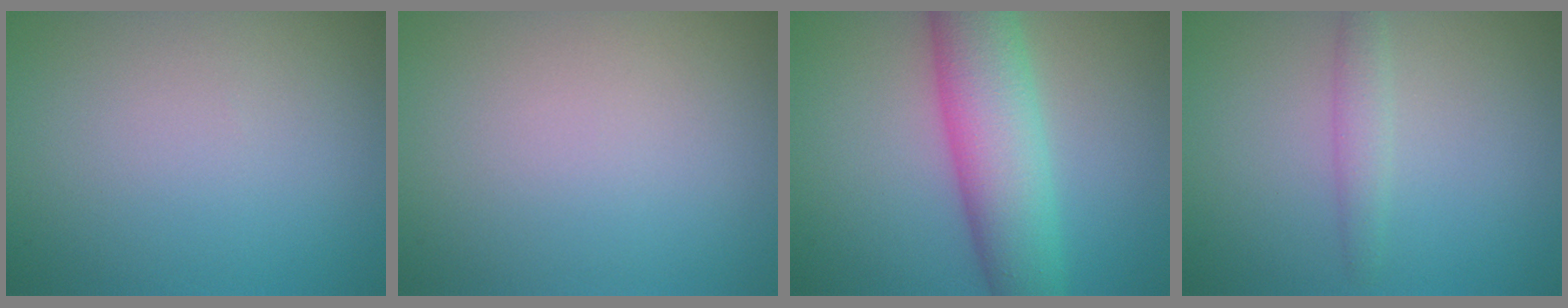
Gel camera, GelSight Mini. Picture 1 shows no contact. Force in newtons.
{"total": 0.0}
{"total": 7.9, "press": 7.9, "slide": 0.2}
{"total": 1.6, "press": 1.6, "slide": 0.0}